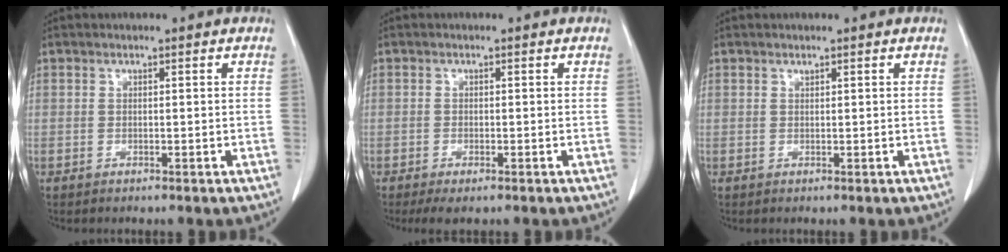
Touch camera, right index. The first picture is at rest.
{"total": 2.7, "force": [-1.7, 0.8, 1.9], "torque": [-0.030, -0.005, -0.025]}
{"total": 0.0}